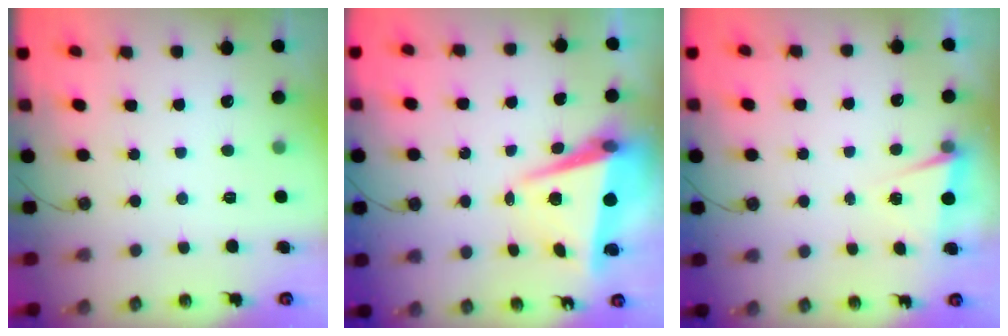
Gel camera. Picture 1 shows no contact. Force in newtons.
{"total": 7.2, "press": 7.0, "slide": 1.7}
{"total": 2.3, "press": 2.0, "slide": 1.1}